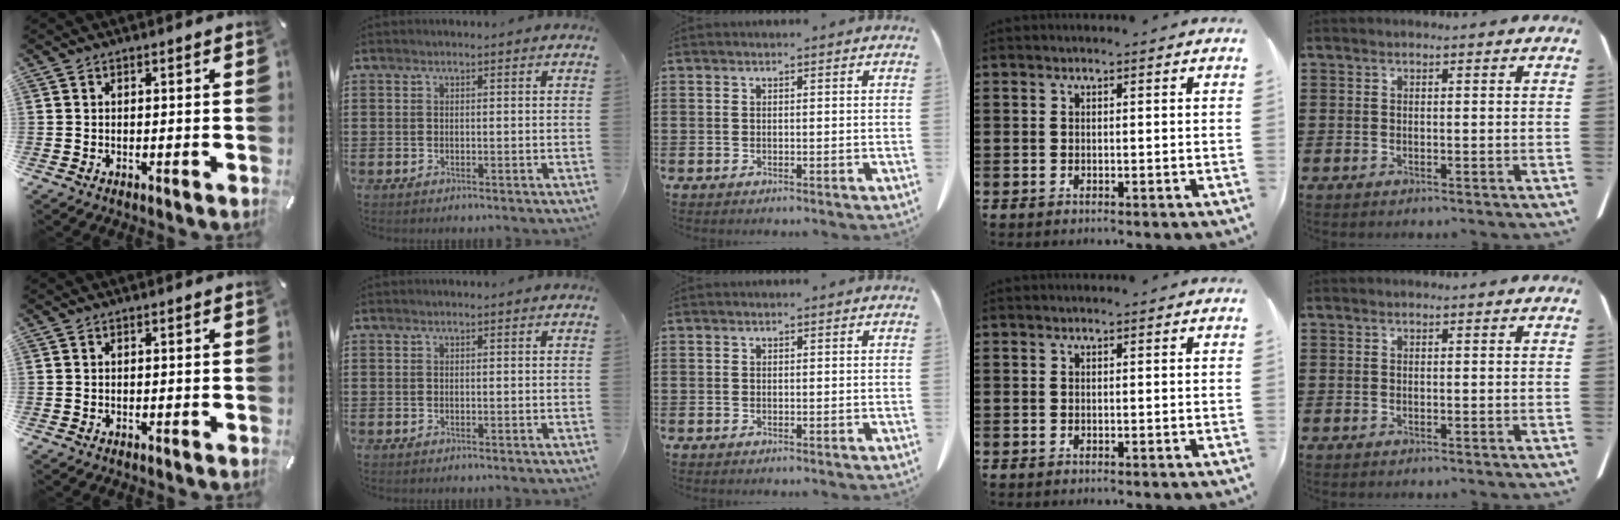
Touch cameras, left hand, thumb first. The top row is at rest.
{}